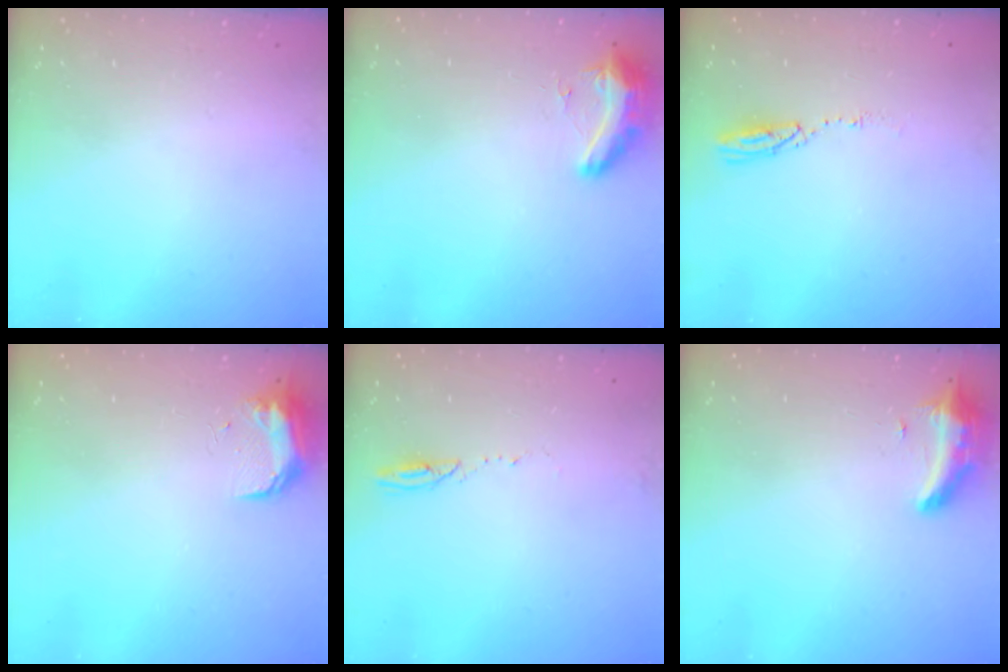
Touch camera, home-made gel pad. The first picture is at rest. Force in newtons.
{"total": 14.6, "press": 10.5, "slide": 10.2}
{"total": 3.8, "press": 3.8, "slide": 0.2}
{"total": 8.7, "press": 8.7, "slide": 0.6}
{"total": 3.3, "press": 3.3, "slide": 0.4}
{"total": 8.3, "press": 8.2, "slide": 1.5}